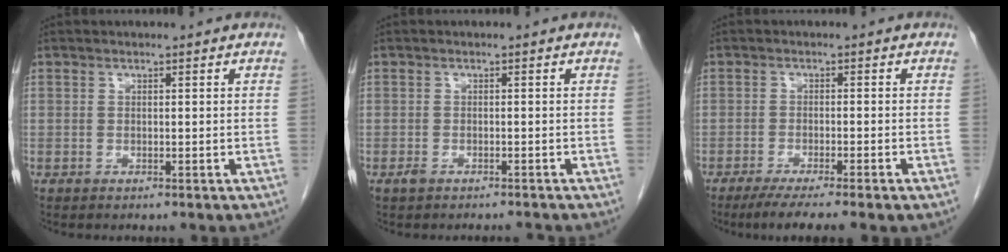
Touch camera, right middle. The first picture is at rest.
{"total": 1.8, "force": [-1.5, 0.4, 0.8], "torque": [-0.021, -0.003, -0.022]}
{"total": 7.8, "force": [-5.8, 0.0, 5.1], "torque": [-0.068, -0.017, -0.086]}